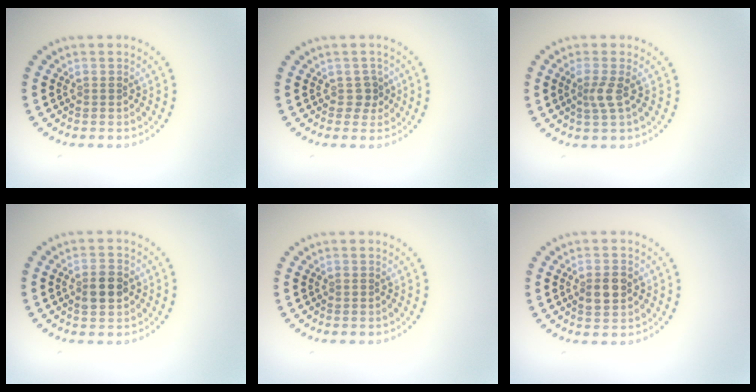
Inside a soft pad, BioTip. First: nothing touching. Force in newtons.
{"total": 1.3, "press": 1.0, "slide": 0.9}
{"total": 1.9, "press": 1.4, "slide": 1.3}
{"total": 2.9, "press": 2.9, "slide": 0.1}
{"total": 0.0}
{"total": 2.8, "press": 2.8, "slide": 0.2}